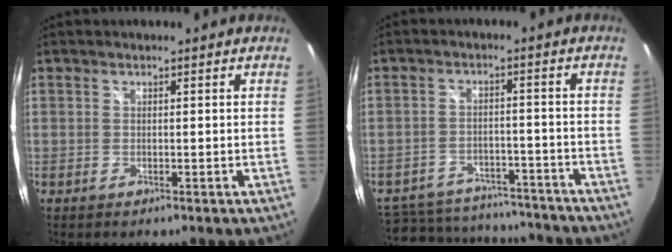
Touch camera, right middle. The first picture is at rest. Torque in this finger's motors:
{"motor_torque": [-0.89, -0.85, -0.28, -0.08]}